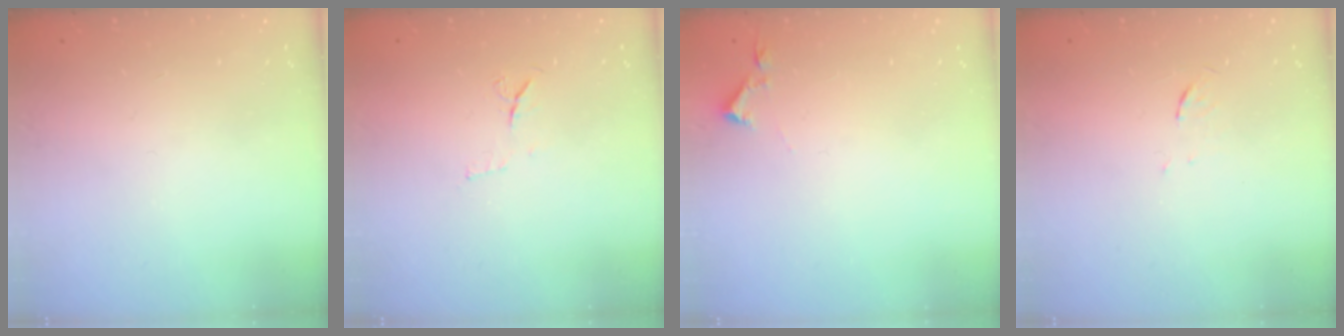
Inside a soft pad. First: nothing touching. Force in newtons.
{"total": 6.2, "press": 6.2, "slide": 0.9}
{"total": 2.9, "press": 2.9, "slide": 0.5}
{"total": 3.1, "press": 2.8, "slide": 1.2}